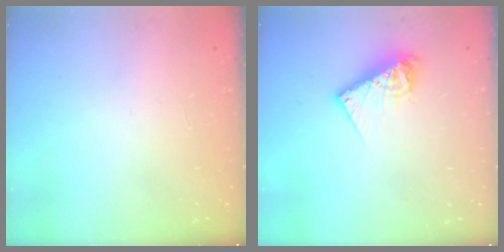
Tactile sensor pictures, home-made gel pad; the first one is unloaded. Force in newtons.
{"total": 9.5, "press": 9.5, "slide": 0.9}